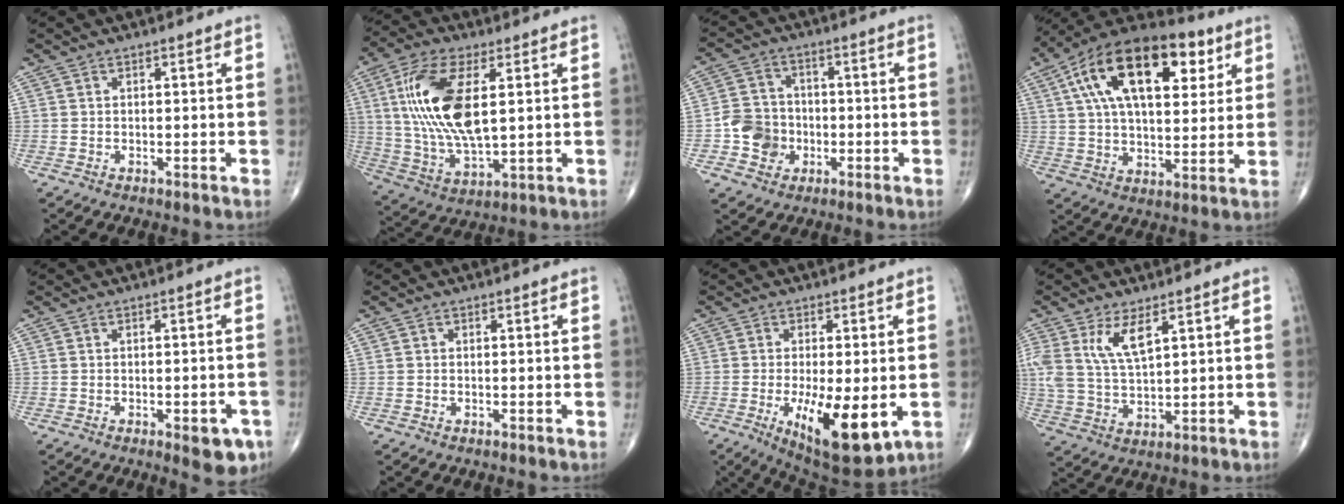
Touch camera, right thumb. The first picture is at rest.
{"total": 17.8, "force": [3.9, 7.5, 15.7], "torque": [-0.324, -0.015, 0.080]}
{"total": 7.7, "force": [-2.1, 6.9, 2.7], "torque": [-0.016, 0.019, -0.041]}
{"total": 24.0, "force": [9.0, 12.1, 18.6], "torque": [-0.303, 0.007, 0.145]}
{"total": 5.6, "force": [-2.5, 2.3, 4.4], "torque": [-0.035, 0.007, -0.025]}
{"total": 0.0}
{"total": 13.5, "force": [-3.5, 4.6, 12.2], "torque": [-0.193, -0.024, -0.041]}
{"total": 8.3, "force": [4.1, 3.3, 6.5], "torque": [-0.133, -0.015, 0.090]}